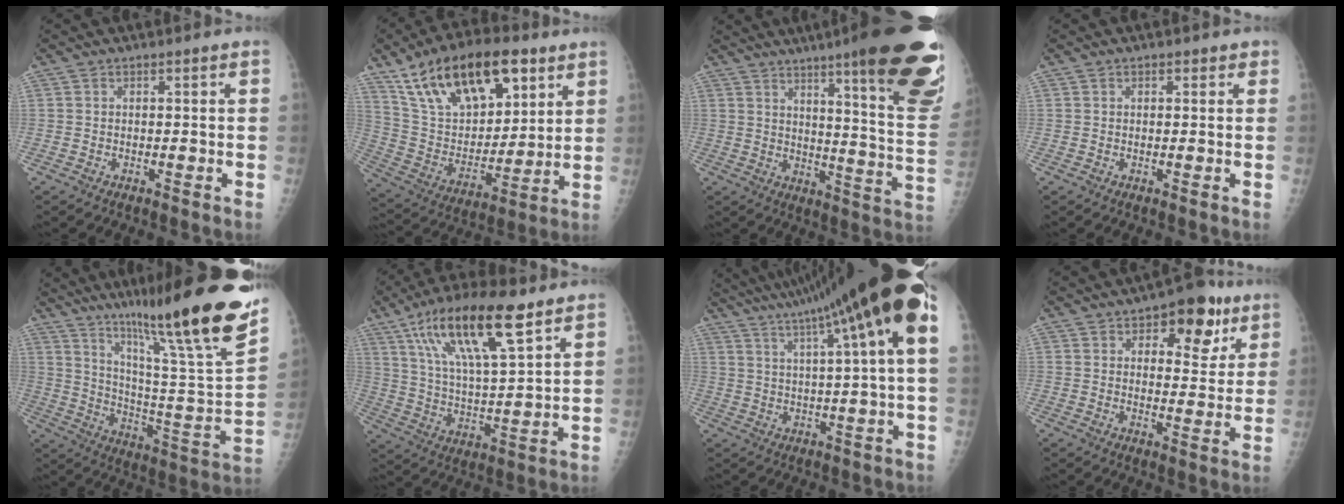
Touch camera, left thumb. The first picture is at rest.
{"total": 24.6, "force": [13.8, 12.2, 16.3], "torque": [-0.253, -0.030, 0.250]}
{"total": 27.7, "force": [17.2, 3.5, 21.4], "torque": [-0.223, -0.085, 0.229]}
{"total": 1.1, "force": [0.7, 0.8, 0.4], "torque": [0.009, -0.001, 0.004]}
{"total": 30.5, "force": [21.5, 2.2, 21.5], "torque": [-0.314, -0.108, 0.326]}
{"total": 19.6, "force": [11.0, 5.5, 15.2], "torque": [-0.265, -0.027, 0.200]}
{"total": 21.8, "force": [11.3, 0.6, 18.6], "torque": [-0.294, 0.018, 0.159]}
{"total": 11.5, "force": [6.1, 6.2, 7.6], "torque": [-0.056, -0.022, 0.081]}